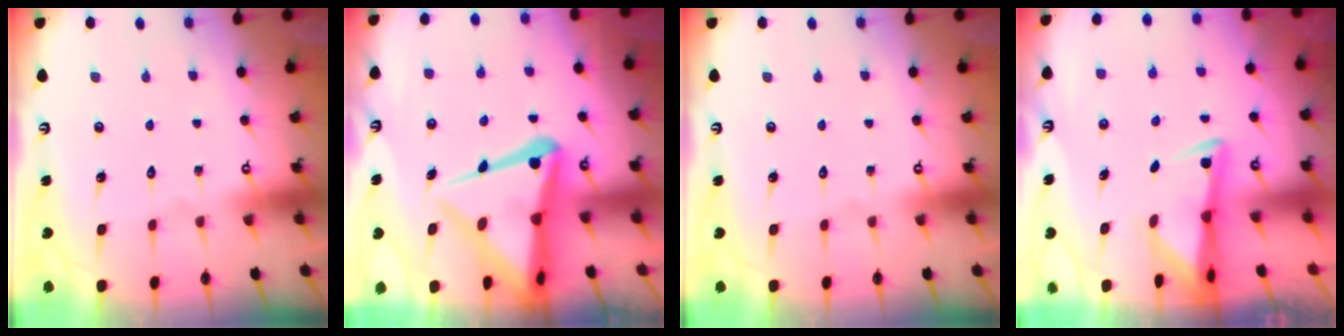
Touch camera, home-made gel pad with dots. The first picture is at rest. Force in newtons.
{"total": 15.2, "press": 15.2, "slide": 1.4}
{"total": 0.0}
{"total": 2.8, "press": 2.8, "slide": 0.6}